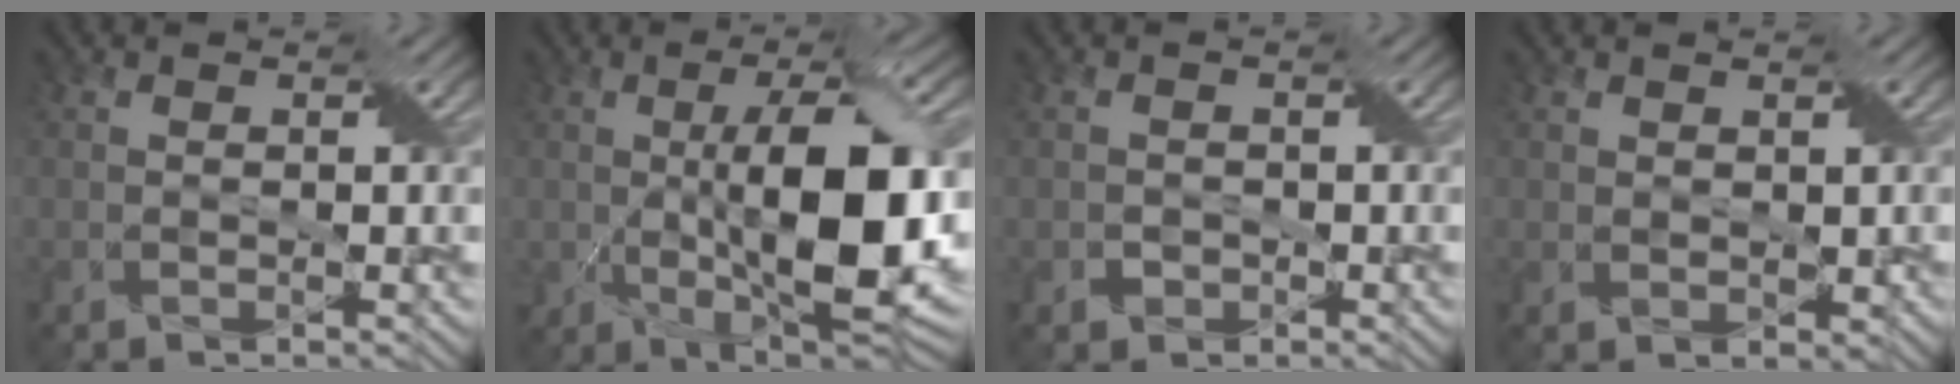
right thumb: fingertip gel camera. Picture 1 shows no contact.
{"total": 14.4, "force": [-0.9, 5.9, 13.1], "torque": [-0.203, 0.005, -0.013]}
{"total": 1.3, "force": [-0.6, 1.1, 0.0], "torque": [0.000, -0.003, -0.010]}
{"total": 1.1, "force": [0.7, 0.7, 0.4], "torque": [-0.012, -0.004, 0.019]}